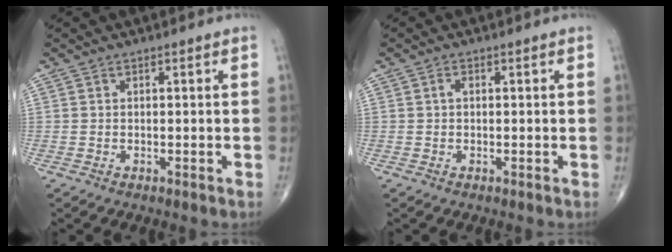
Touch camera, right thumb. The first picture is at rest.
{"total": 1.0, "force": [0.1, 0.6, 0.7], "torque": [-0.011, 0.002, -0.001]}